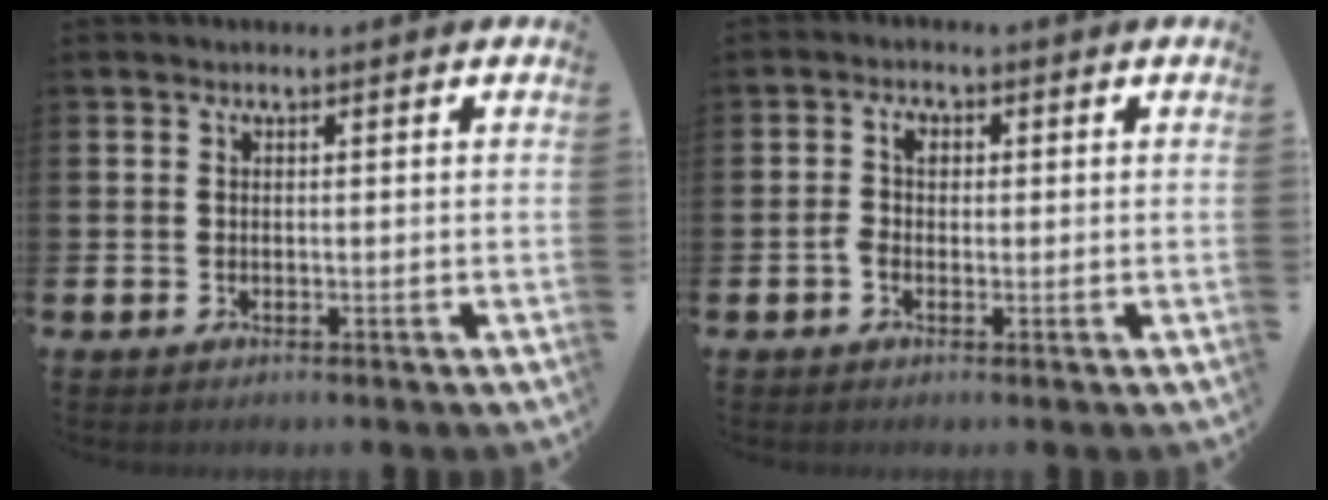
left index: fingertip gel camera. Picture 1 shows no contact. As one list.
[{"total": 2.3, "force": [-0.1, 1.6, 1.8], "torque": [-0.017, 0.002, -0.008]}]